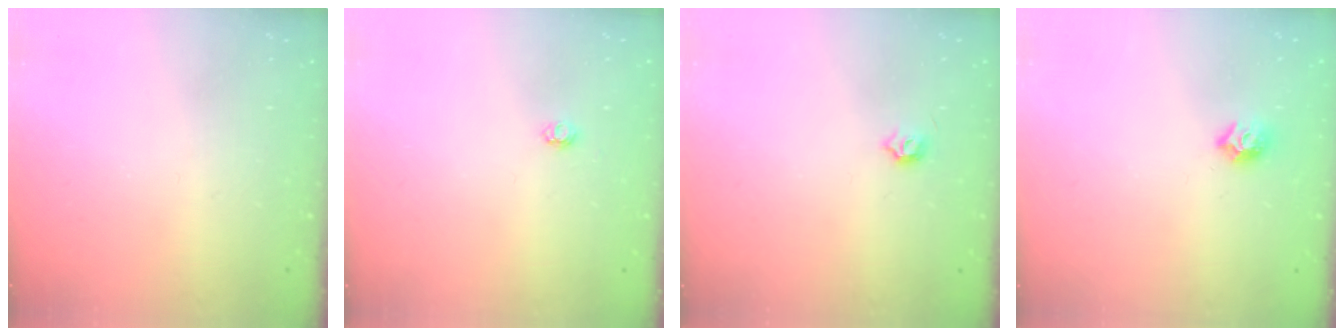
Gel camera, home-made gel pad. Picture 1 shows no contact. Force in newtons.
{"total": 2.9, "press": 2.9, "slide": 0.4}
{"total": 3.9, "press": 3.9, "slide": 0.6}
{"total": 7.5, "press": 7.5, "slide": 0.6}